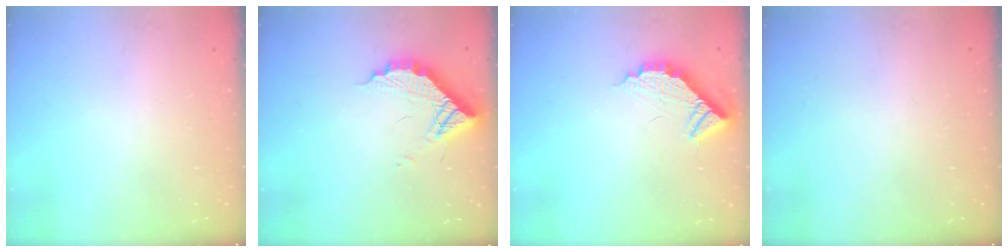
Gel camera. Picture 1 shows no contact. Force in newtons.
{"total": 10.6, "press": 10.6, "slide": 0.7}
{"total": 11.0, "press": 10.9, "slide": 1.0}
{"total": 0.0}